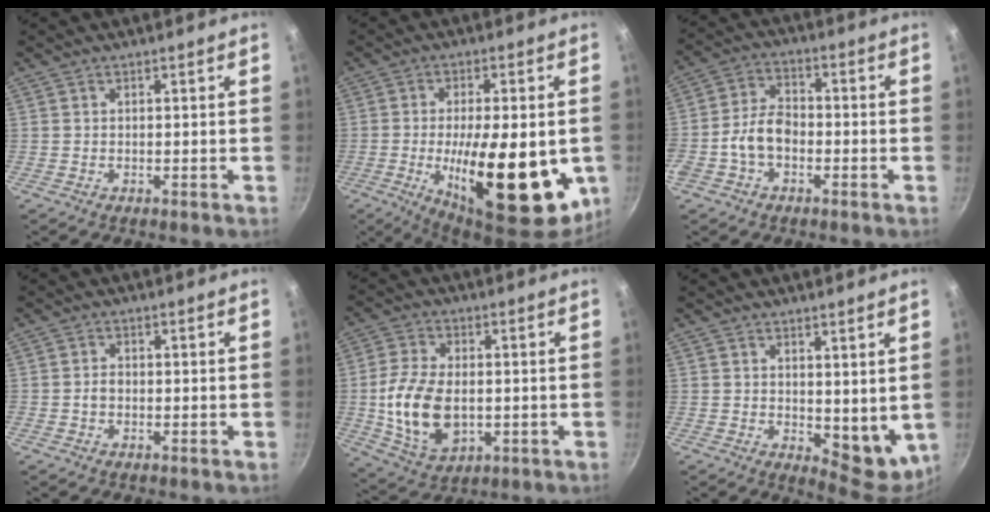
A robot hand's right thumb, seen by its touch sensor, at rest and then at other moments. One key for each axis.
{"total": 22.8, "fx": -4.3, "fy": 8.6, "fz": 20.6, "tx": -0.287, "ty": -0.007, "tz": -0.052}
{"total": 7.7, "fx": -2.5, "fy": 5.1, "fz": 5.2, "tx": -0.084, "ty": 0.034, "tz": -0.056}
{"total": 1.6, "fx": -0.4, "fy": 1.2, "fz": 0.9, "tx": -0.014, "ty": 0.010, "tz": -0.008}
{"total": 14.2, "fx": -1.2, "fy": 8.9, "fz": 11.0, "tx": -0.203, "ty": -0.001, "tz": -0.013}
{"total": 6.9, "fx": 1.6, "fy": 3.7, "fz": 5.6, "tx": -0.057, "ty": -0.019, "tz": 0.034}